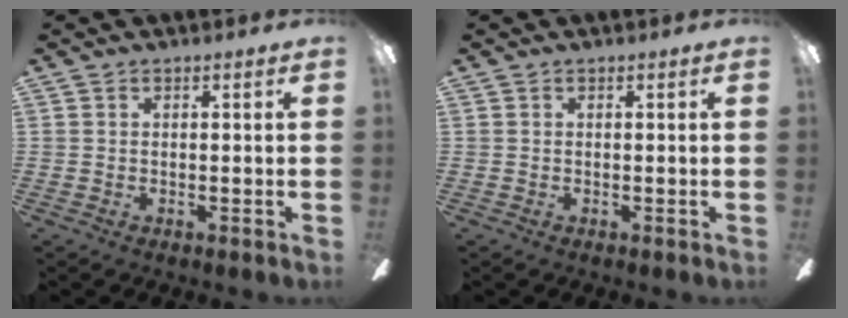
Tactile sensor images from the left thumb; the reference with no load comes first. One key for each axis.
{"total": 0.0}